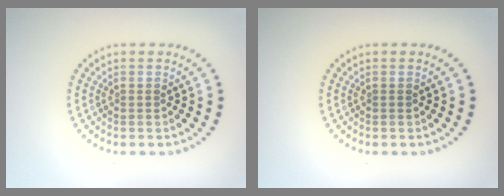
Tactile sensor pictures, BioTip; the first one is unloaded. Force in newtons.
{"total": 0.0}